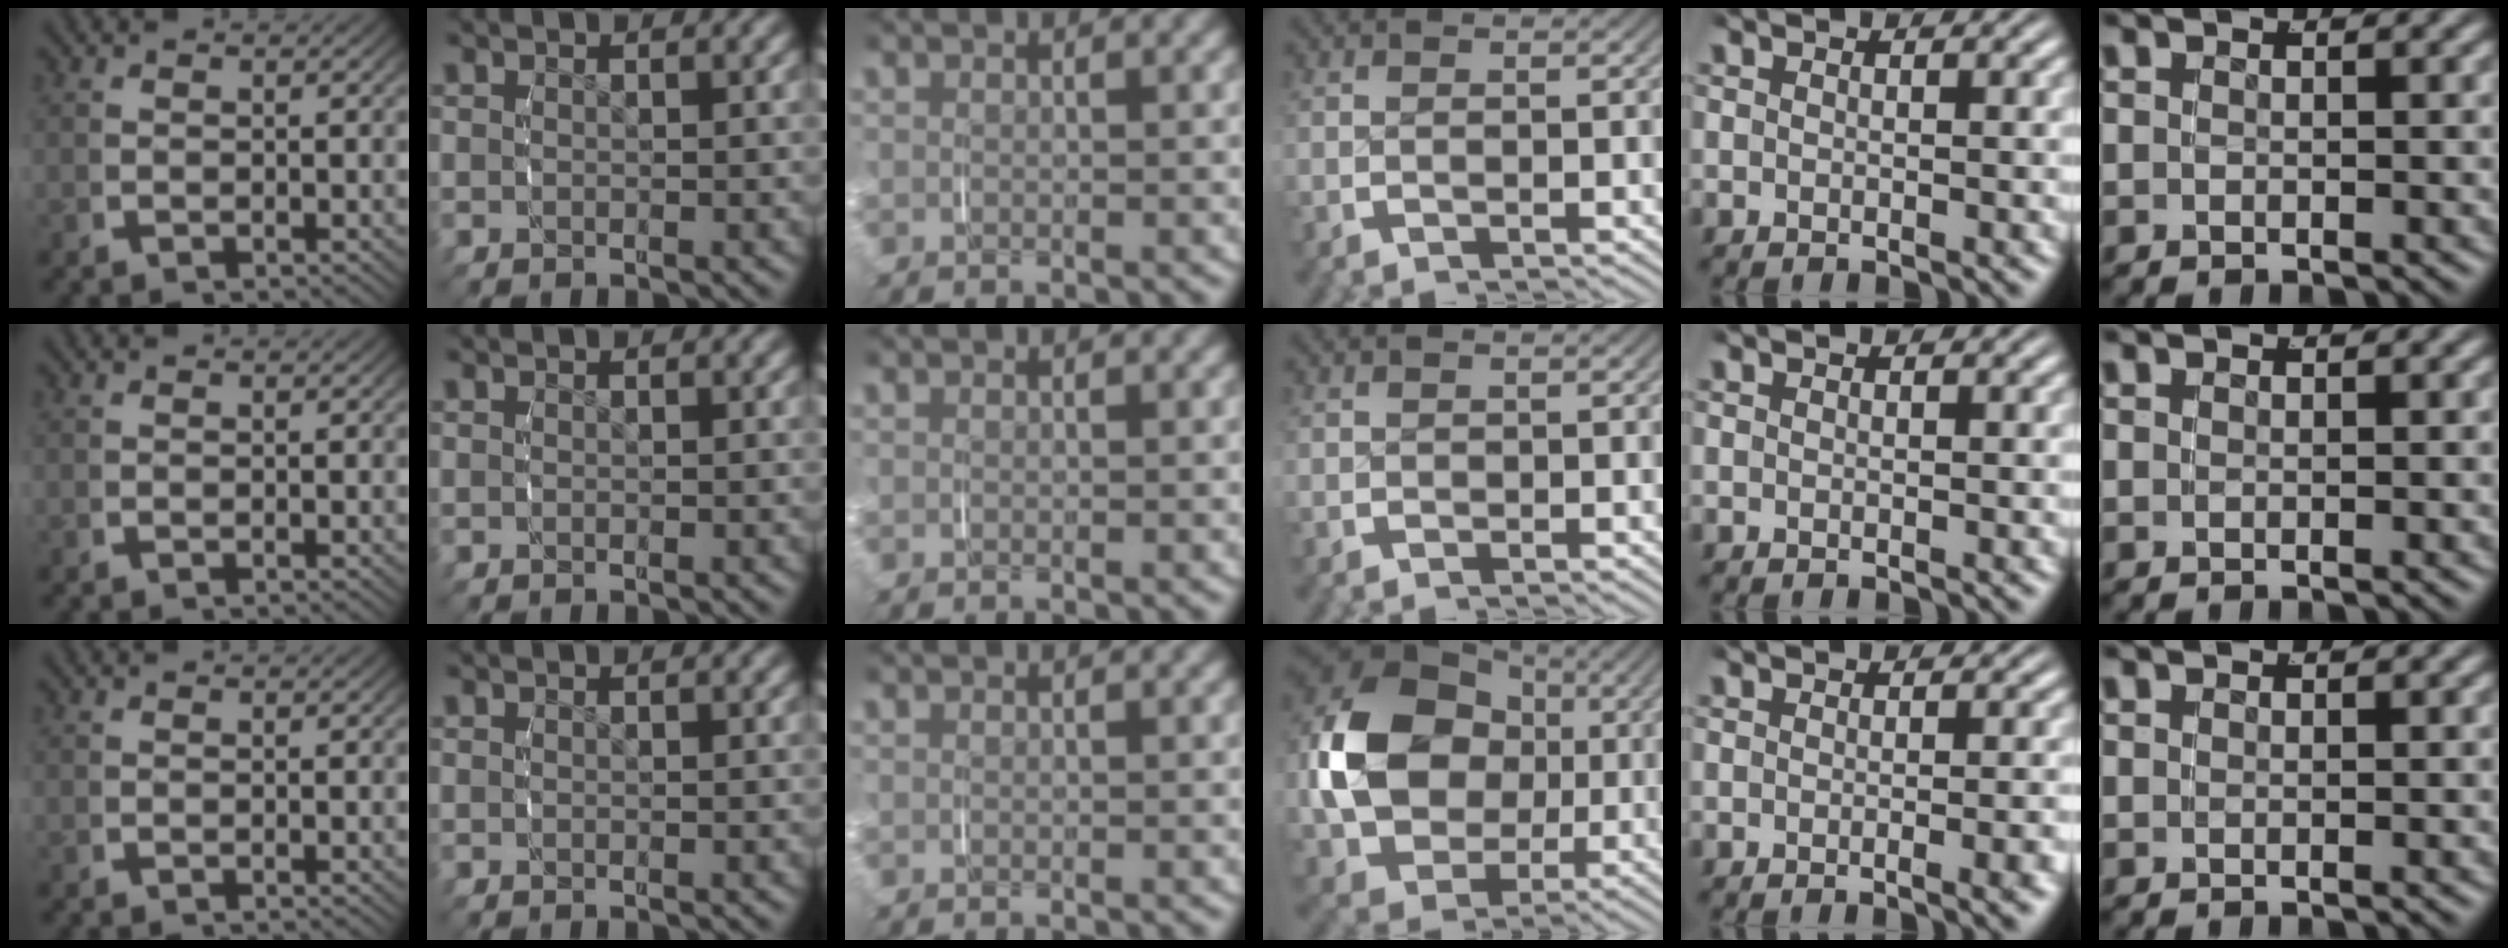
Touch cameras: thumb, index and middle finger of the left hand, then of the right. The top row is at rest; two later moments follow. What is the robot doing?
{"motion": "grasp_and_lifting", "object": "paper"}